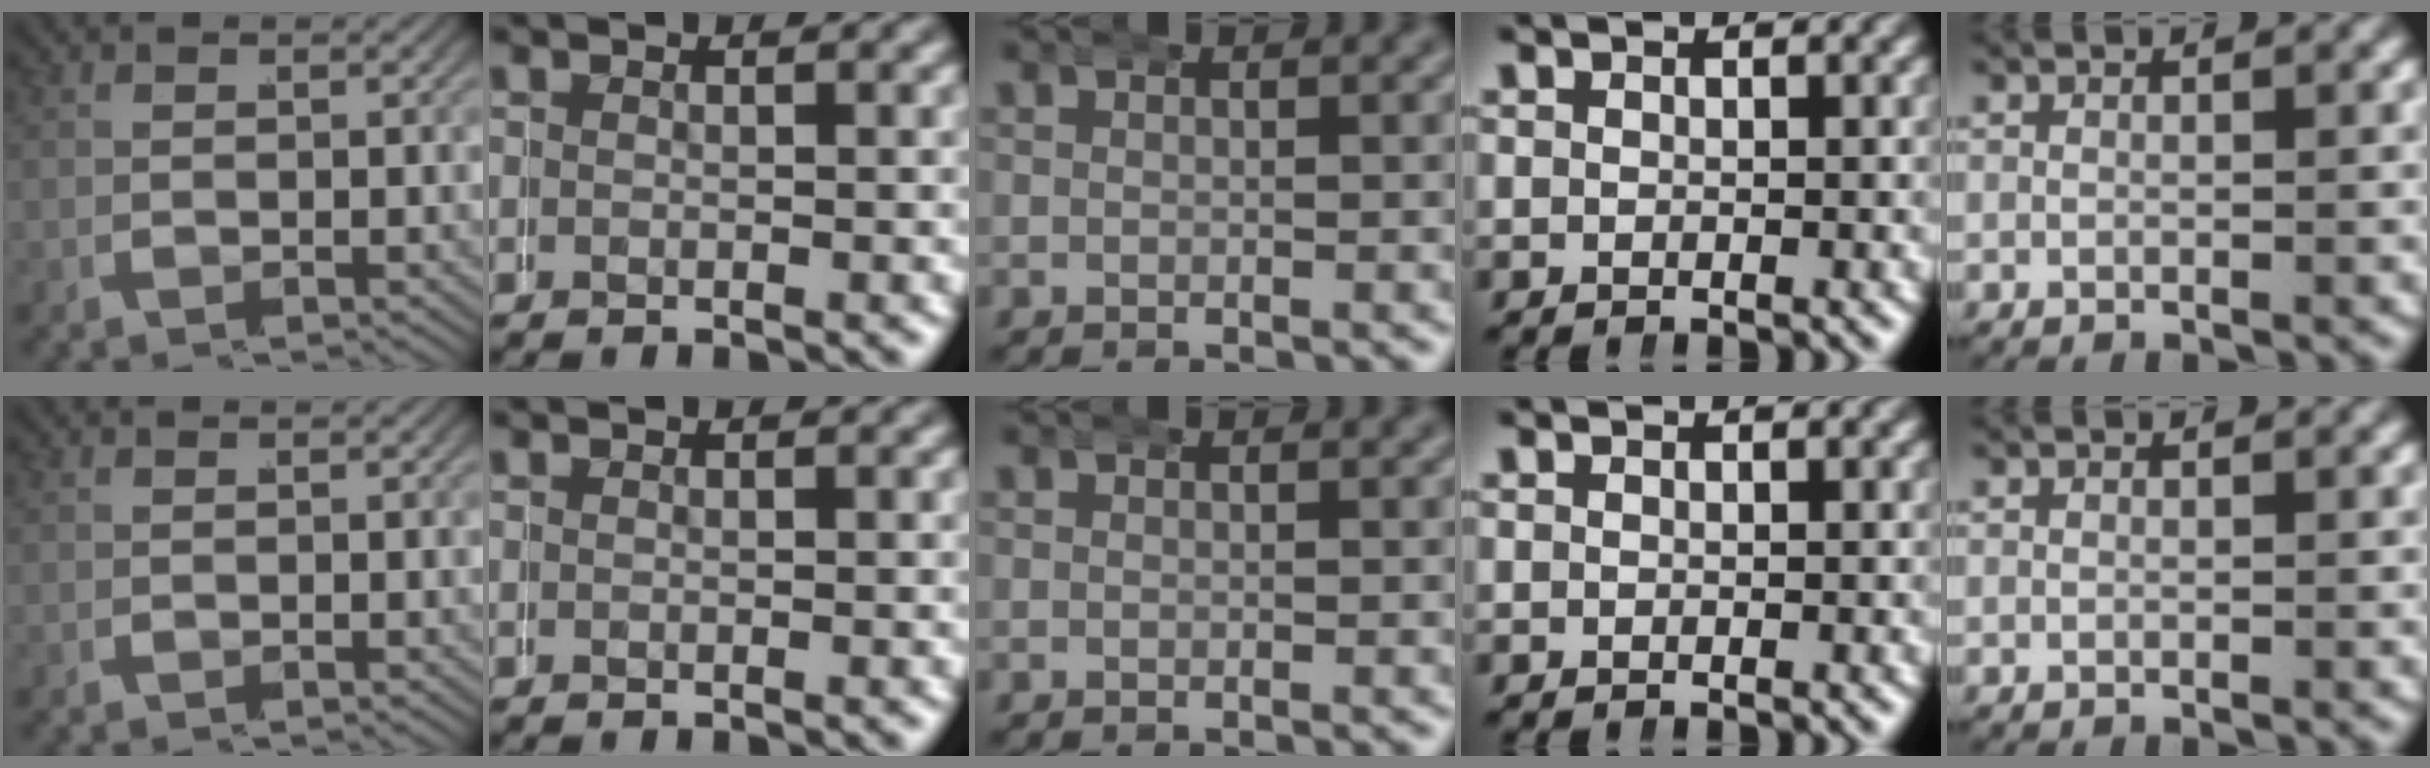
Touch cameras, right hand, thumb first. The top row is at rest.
{}